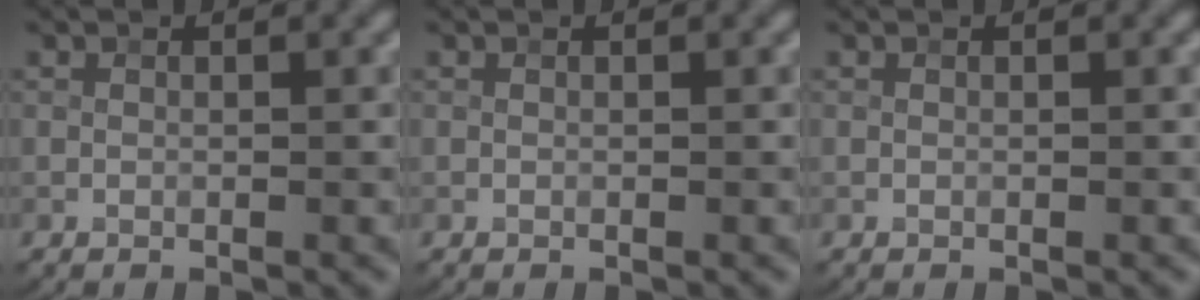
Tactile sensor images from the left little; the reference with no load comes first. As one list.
[{"total": 0.0}, {"total": 0.0}]